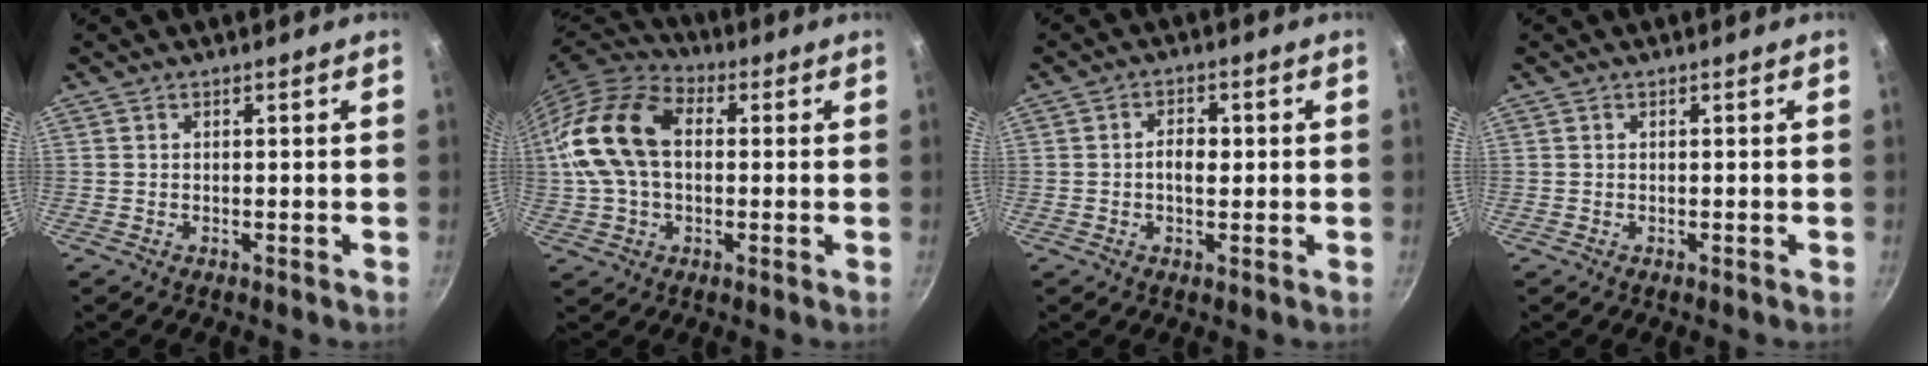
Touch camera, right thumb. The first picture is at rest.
{"total": 16.9, "force": [1.4, 11.3, 12.5], "torque": [-0.225, 0.029, 0.011]}
{"total": 3.7, "force": [0.0, 2.2, 2.9], "torque": [-0.036, 0.007, -0.005]}
{"total": 0.0}